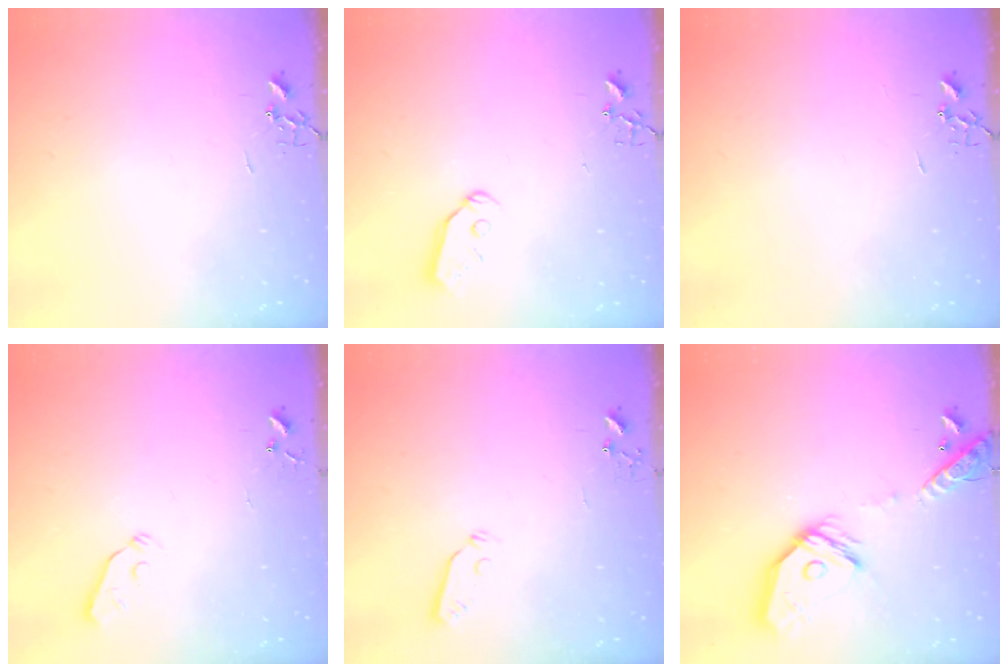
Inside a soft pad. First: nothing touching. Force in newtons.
{"total": 7.7, "press": 7.7, "slide": 0.4}
{"total": 0.0}
{"total": 3.3, "press": 3.2, "slide": 0.7}
{"total": 3.6, "press": 3.6, "slide": 0.6}
{"total": 17.2, "press": 17.0, "slide": 2.2}